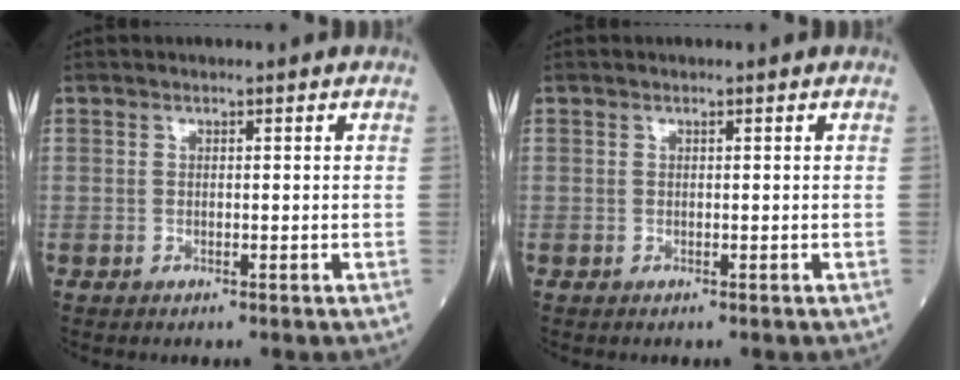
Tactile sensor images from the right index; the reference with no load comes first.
{"total": 0.0}